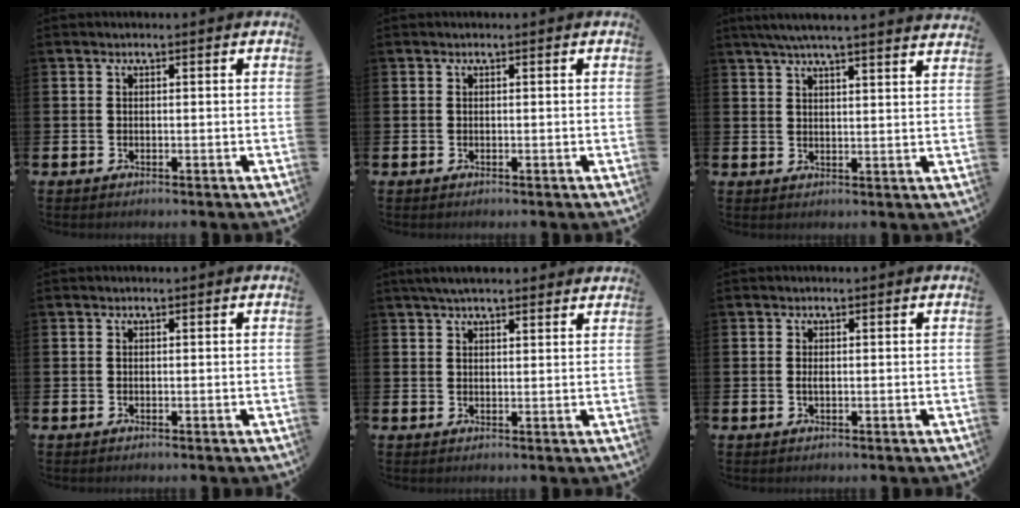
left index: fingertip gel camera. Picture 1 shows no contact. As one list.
[{"total": 0.0}, {"total": 5.2, "force": [4.9, -0.4, 1.7], "torque": [-0.052, -0.015, 0.089]}, {"total": 0.0}, {"total": 3.6, "force": [3.2, 0.7, 1.5], "torque": [-0.030, -0.005, 0.058]}, {"total": 0.6, "force": [0.0, 0.2, 0.6], "torque": [-0.008, -0.001, -0.002]}]